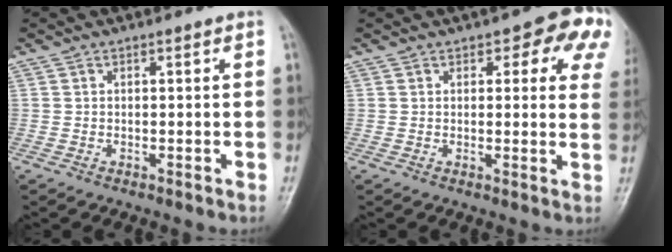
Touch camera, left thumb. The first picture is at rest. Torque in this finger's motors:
{"motor_torque": [0.62, 0.71, 0.18, -0.16, 0.04]}